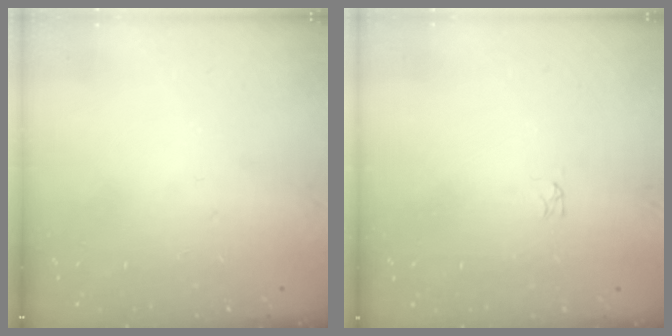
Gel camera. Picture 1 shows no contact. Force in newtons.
{"total": 0.0}